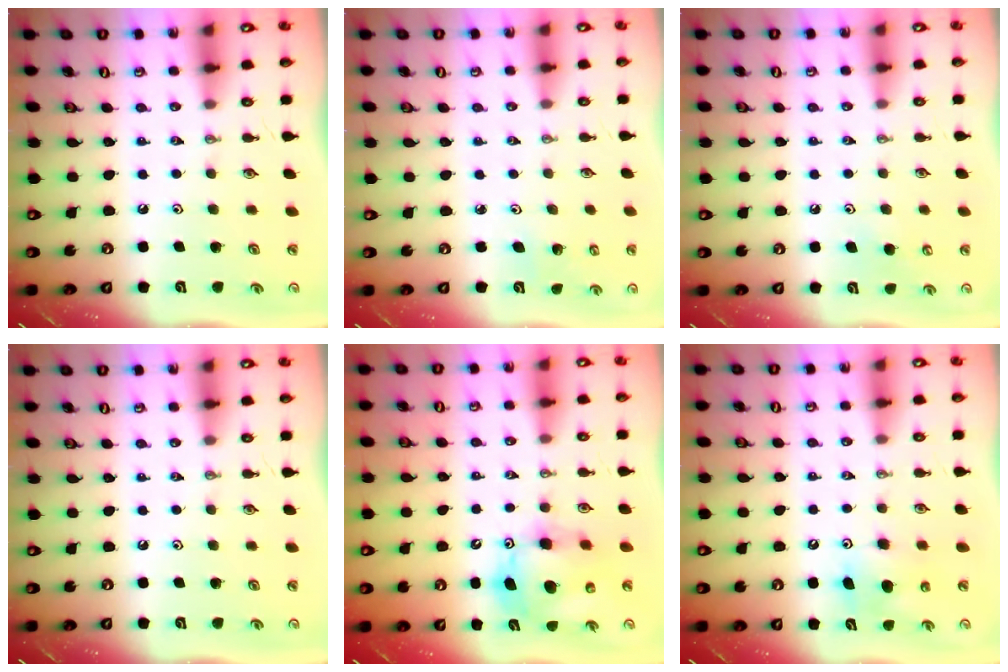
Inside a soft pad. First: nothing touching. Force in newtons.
{"total": 3.0, "press": 3.0, "slide": 0.3}
{"total": 6.0, "press": 5.9, "slide": 0.8}
{"total": 0.0}
{"total": 12.7, "press": 12.4, "slide": 2.3}
{"total": 7.5, "press": 7.5, "slide": 0.5}